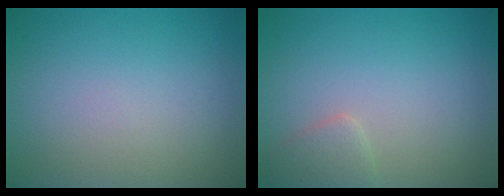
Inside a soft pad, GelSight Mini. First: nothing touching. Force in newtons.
{"total": 1.7, "press": 1.7, "slide": 0.1}